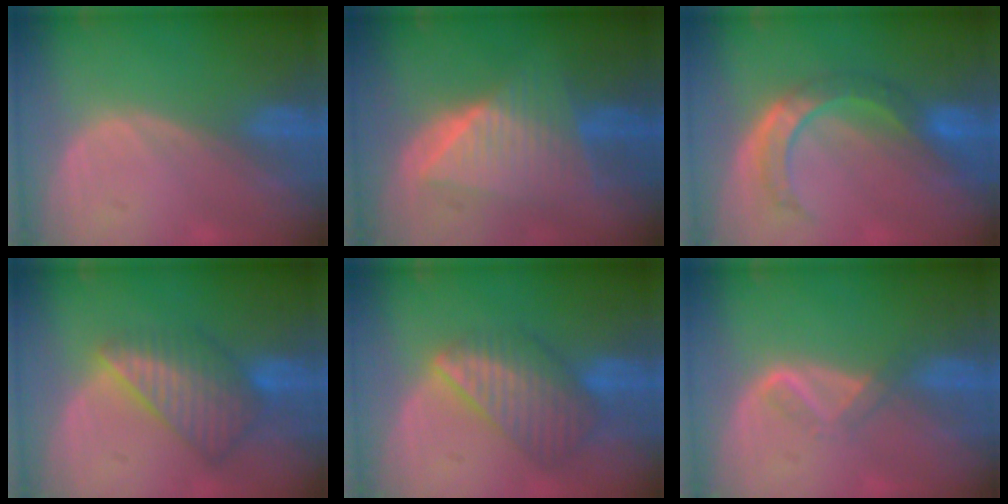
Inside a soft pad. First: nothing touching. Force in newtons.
{"total": 8.2, "press": 8.2, "slide": 0.4}
{"total": 6.9, "press": 6.7, "slide": 1.9}
{"total": 8.4, "press": 7.3, "slide": 4.1}
{"total": 8.3, "press": 7.5, "slide": 3.6}
{"total": 2.4, "press": 2.4, "slide": 0.7}